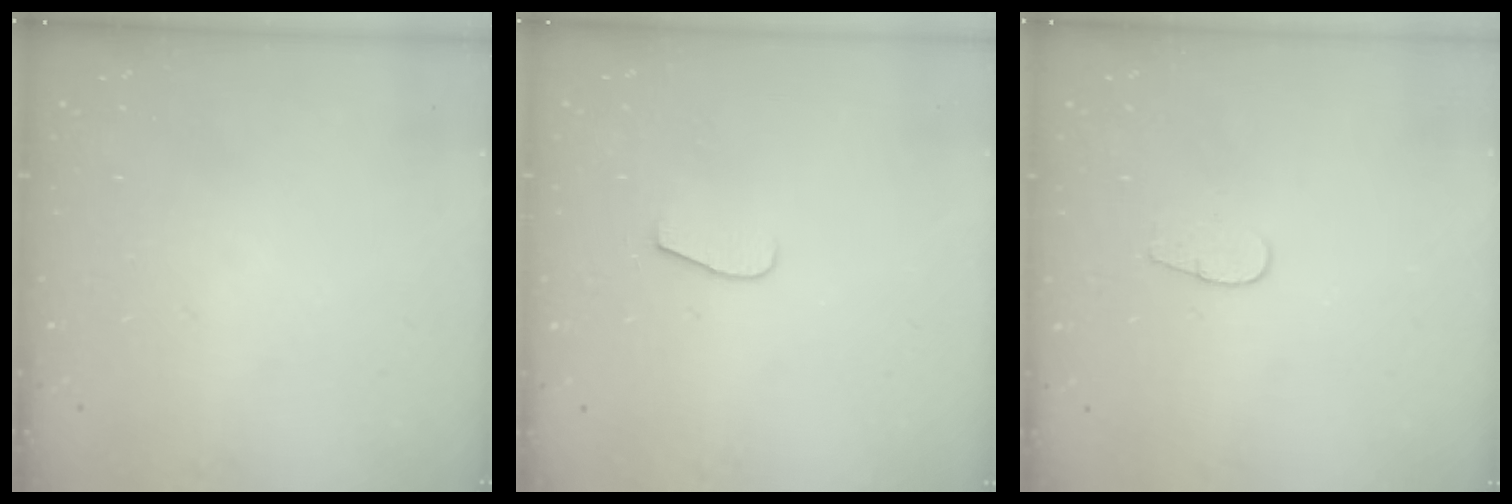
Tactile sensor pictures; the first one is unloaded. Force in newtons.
{"total": 7.5, "press": 7.5, "slide": 0.6}
{"total": 4.4, "press": 4.4, "slide": 0.3}